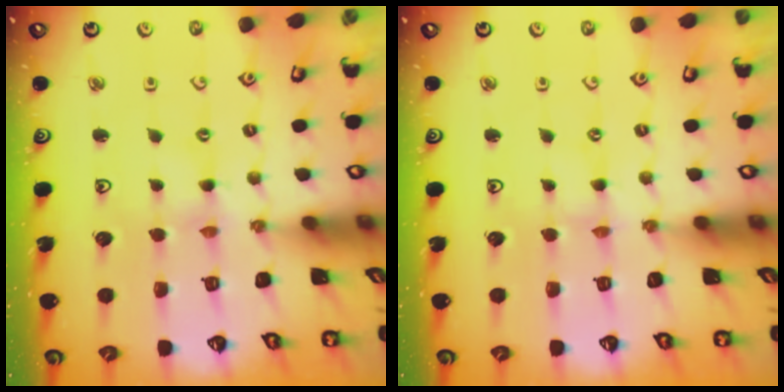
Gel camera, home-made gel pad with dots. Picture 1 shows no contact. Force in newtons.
{"total": 0.0}